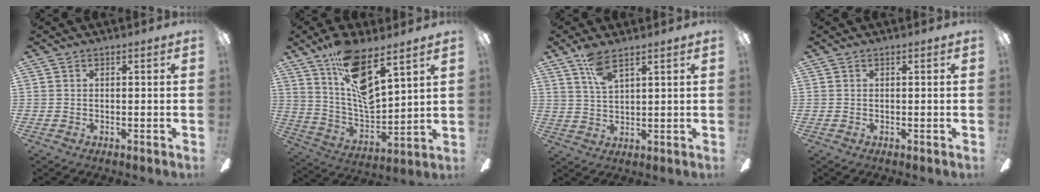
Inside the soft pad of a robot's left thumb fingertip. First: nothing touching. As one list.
[{"total": 15.8, "force": [10.4, 4.9, 10.9], "torque": [-0.206, -0.065, 0.181]}, {"total": 6.3, "force": [4.3, 2.0, 4.2], "torque": [-0.086, -0.010, 0.076]}, {"total": 0.0}]